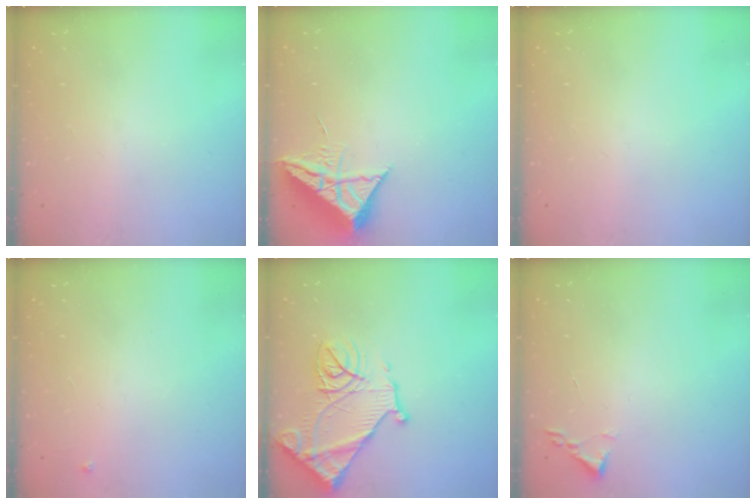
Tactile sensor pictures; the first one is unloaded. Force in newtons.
{"total": 10.0, "press": 9.9, "slide": 0.8}
{"total": 0.0}
{"total": 3.0, "press": 3.0, "slide": 0.5}
{"total": 17.7, "press": 17.7, "slide": 1.5}
{"total": 1.8, "press": 1.7, "slide": 0.2}